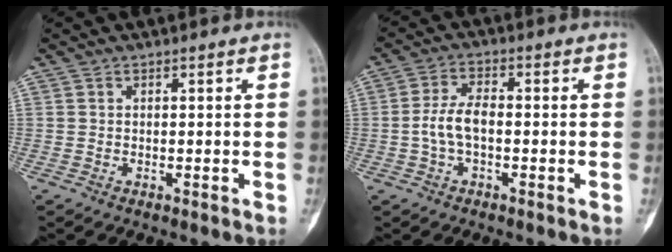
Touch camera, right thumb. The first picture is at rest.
{"total": 5.5, "force": [-1.0, 2.7, 4.7], "torque": [-0.097, 0.020, -0.024]}